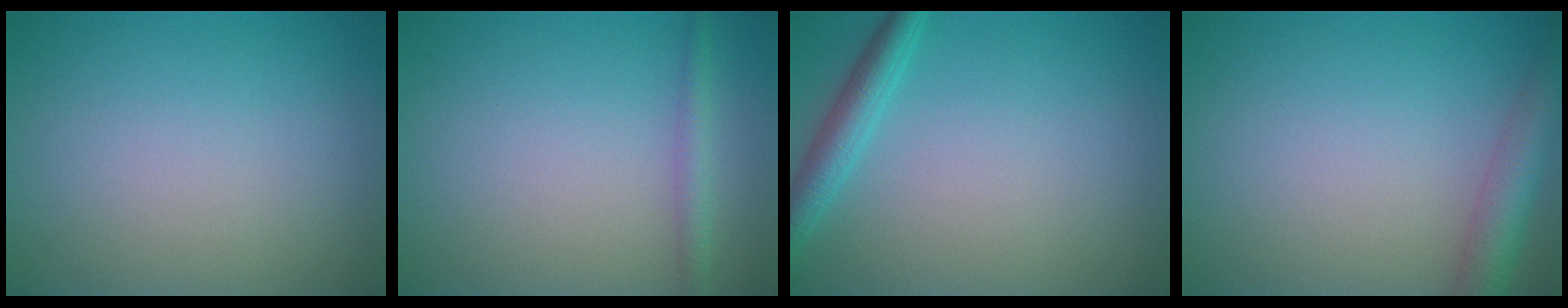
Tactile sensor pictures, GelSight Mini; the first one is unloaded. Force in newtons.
{"total": 1.6, "press": 1.6, "slide": 0.1}
{"total": 2.7, "press": 2.7, "slide": 0.1}
{"total": 4.0, "press": 4.0, "slide": 0.2}